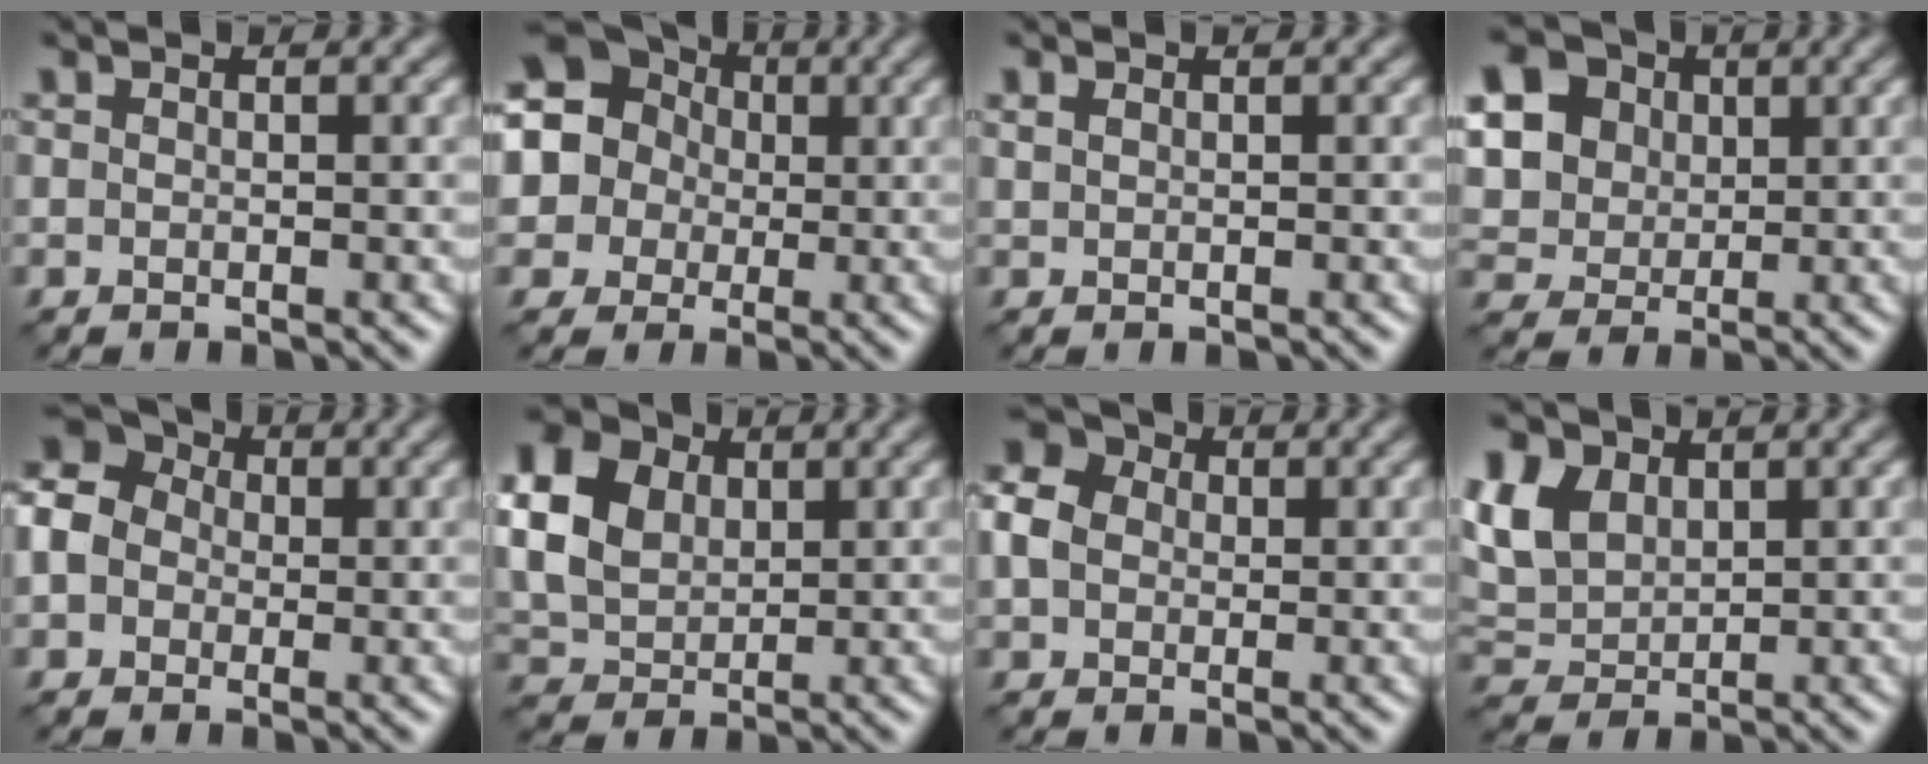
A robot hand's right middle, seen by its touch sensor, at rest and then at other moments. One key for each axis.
{"total": 12.4, "fx": 3.0, "fy": 11.4, "fz": 3.9, "tx": -0.119, "ty": 0.042, "tz": 0.035}
{"total": 0.6, "fx": 0.4, "fy": 0.3, "fz": 0.2, "tx": -0.006, "ty": 0.002, "tz": 0.010}
{"total": 13.0, "fx": 4.0, "fy": 11.1, "fz": 5.3, "tx": -0.152, "ty": 0.018, "tz": 0.071}
{"total": 9.8, "fx": 0.4, "fy": 8.7, "fz": 4.5, "tx": -0.104, "ty": 0.037, "tz": -0.040}
{"total": 10.8, "fx": 3.7, "fy": 8.2, "fz": 5.9, "tx": -0.150, "ty": 0.032, "tz": 0.073}
{"total": 5.4, "fx": 0.7, "fy": 4.5, "fz": 2.8, "tx": -0.085, "ty": 0.019, "tz": 0.003}
{"total": 6.2, "fx": 2.9, "fy": 4.2, "fz": 3.5, "tx": -0.114, "ty": 0.023, "tz": 0.056}